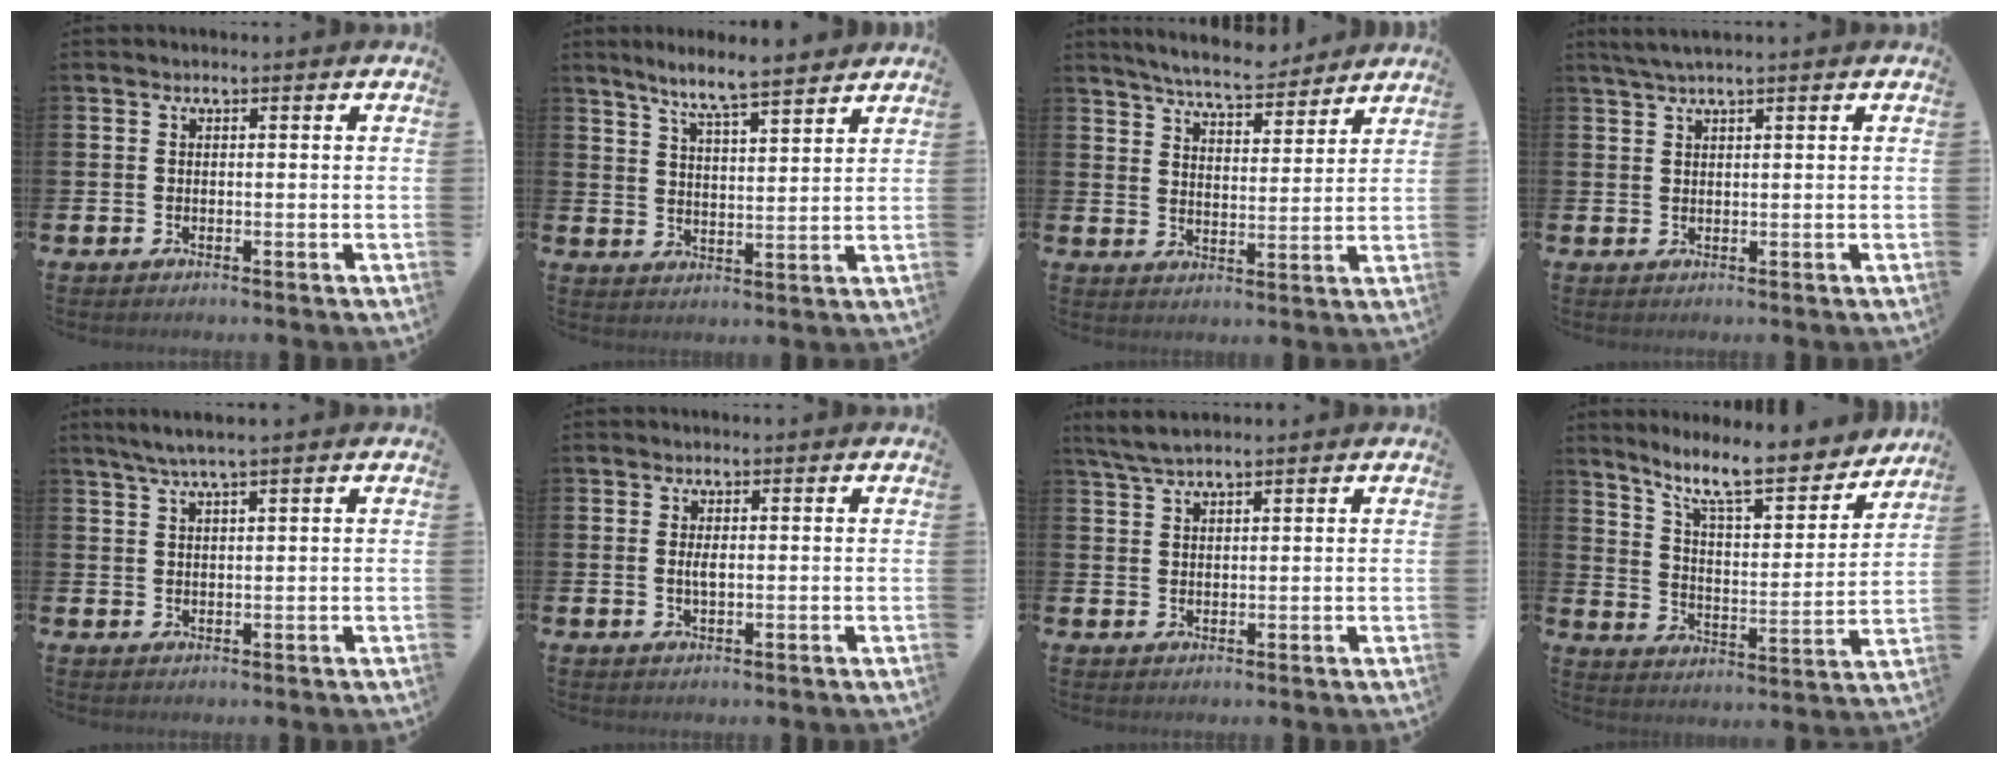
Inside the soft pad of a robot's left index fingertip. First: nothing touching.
{"total": 7.0, "force": [6.5, 0.3, 2.5], "torque": [-0.059, -0.034, 0.113]}
{"total": 6.9, "force": [6.6, 0.9, 1.6], "torque": [-0.047, -0.035, 0.118]}
{"total": 2.3, "force": [1.7, 0.0, 1.4], "torque": [-0.031, 0.004, 0.032]}
{"total": 3.1, "force": [2.4, -0.2, 1.9], "torque": [-0.040, 0.000, 0.043]}
{"total": 1.7, "force": [0.2, 0.7, 1.6], "torque": [-0.029, 0.003, 0.001]}
{"total": 3.6, "force": [3.2, 0.6, 1.6], "torque": [-0.042, -0.003, 0.060]}
{"total": 11.1, "force": [9.6, 2.2, 5.0], "torque": [-0.110, -0.068, 0.162]}